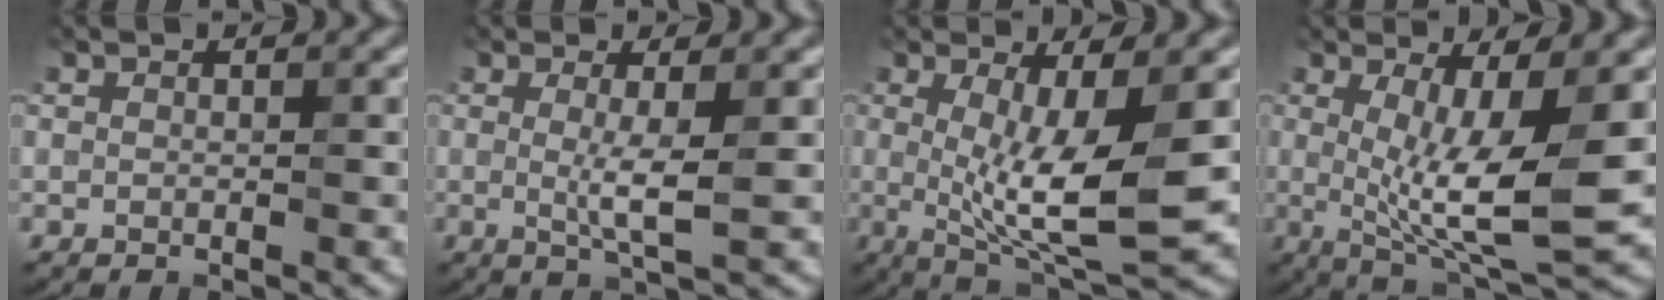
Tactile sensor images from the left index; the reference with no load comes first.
{"total": 2.9, "force": [0.2, 0.4, 2.9], "torque": [-0.053, -0.009, 0.001]}
{"total": 8.1, "force": [-0.2, 2.0, 7.9], "torque": [-0.136, -0.018, 0.001]}
{"total": 8.9, "force": [-0.2, 2.3, 8.6], "torque": [-0.148, -0.015, 0.000]}